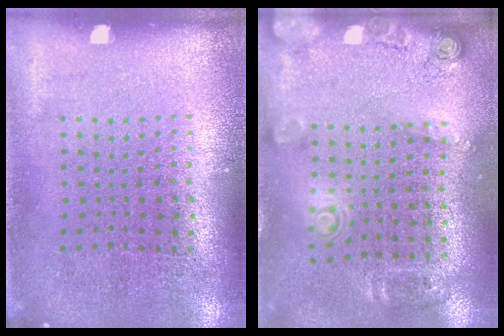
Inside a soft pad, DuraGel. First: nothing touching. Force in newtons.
{"total": 1.9, "press": 1.2, "slide": 1.4}